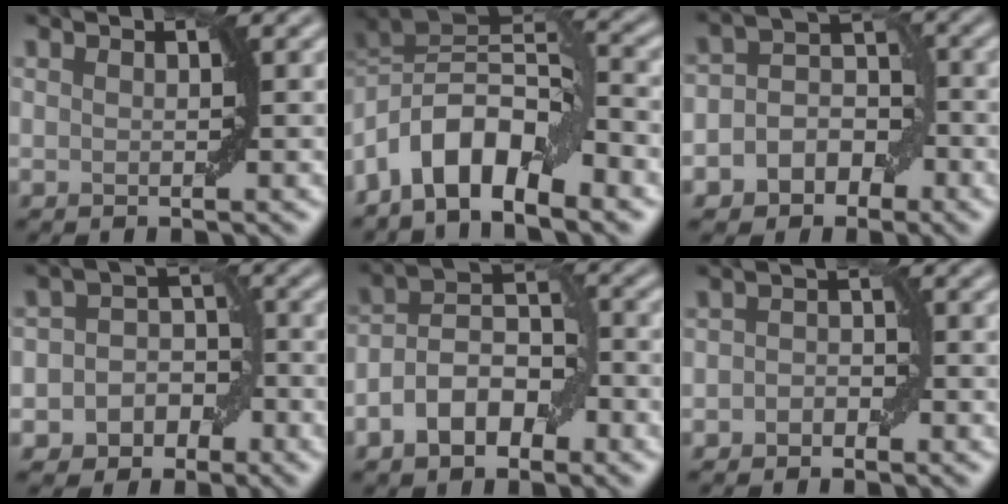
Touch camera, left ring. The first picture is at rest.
{"total": 9.1, "force": [-3.8, 3.8, 7.3], "torque": [-0.116, 0.021, -0.082]}
{"total": 5.8, "force": [-2.5, 4.8, 2.1], "torque": [-0.009, 0.022, -0.057]}
{"total": 5.8, "force": [-2.6, 4.9, 1.7], "torque": [0.003, 0.019, -0.059]}
{"total": 6.1, "force": [-2.6, 3.5, 4.2], "torque": [-0.068, 0.010, -0.055]}
{"total": 1.6, "force": [-0.9, 1.1, 0.6], "torque": [-0.009, 0.006, -0.019]}